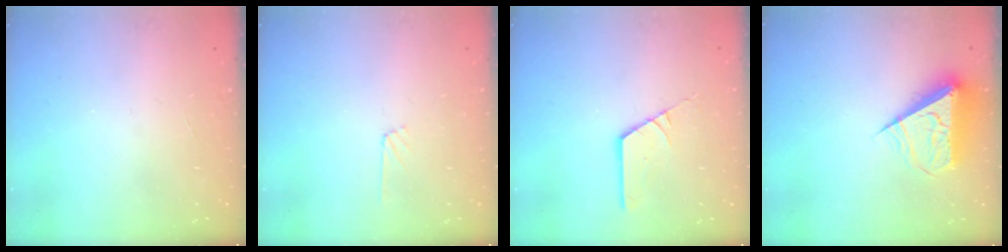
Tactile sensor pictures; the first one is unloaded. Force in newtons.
{"total": 4.2, "press": 4.1, "slide": 0.5}
{"total": 2.5, "press": 2.5, "slide": 0.2}
{"total": 8.8, "press": 8.7, "slide": 0.4}